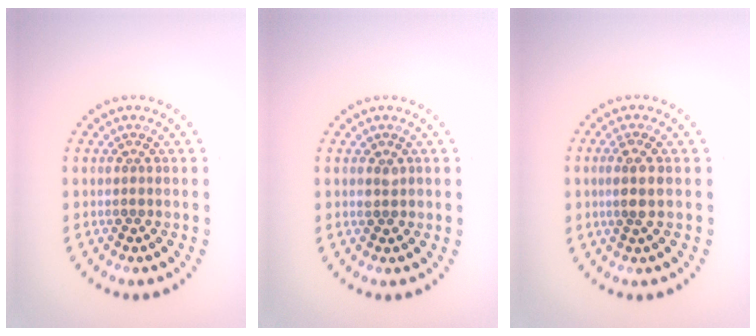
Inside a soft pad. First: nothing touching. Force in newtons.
{"total": 1.0, "press": 1.0, "slide": 0.1}
{"total": 2.2, "press": 1.9, "slide": 1.1}